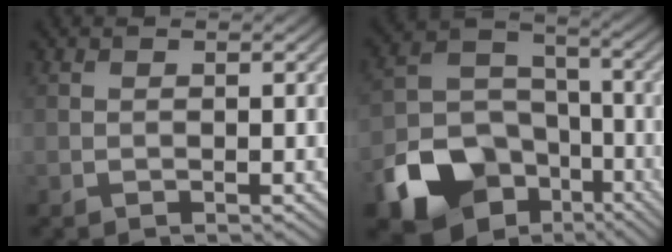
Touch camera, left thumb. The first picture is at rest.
{"total": 15.2, "force": [-8.0, 10.5, 7.6], "torque": [-0.183, -0.045, -0.148]}